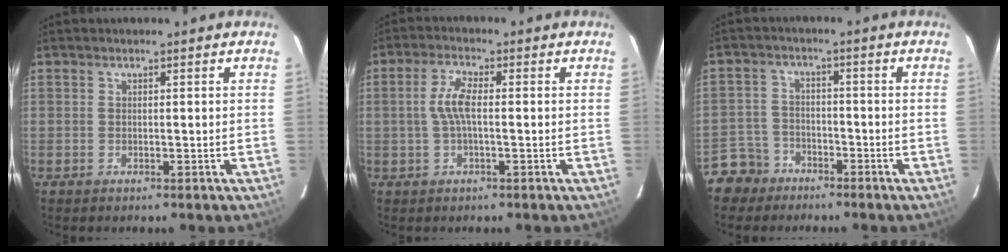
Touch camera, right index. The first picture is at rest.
{"total": 4.7, "force": [-0.1, 1.3, 4.5], "torque": [-0.093, 0.006, -0.001]}
{"total": 6.0, "force": [-4.2, 4.3, 0.1], "torque": [-0.017, 0.024, -0.084]}